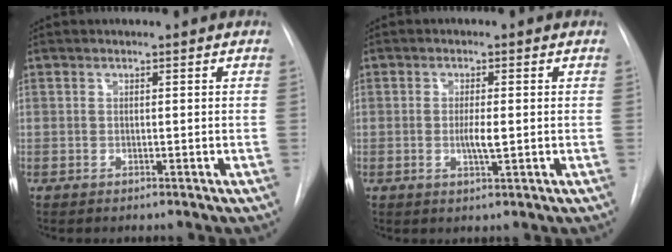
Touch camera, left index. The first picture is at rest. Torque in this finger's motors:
{"motor_torque": [0.39, -0.03, 0.08, 0.05]}